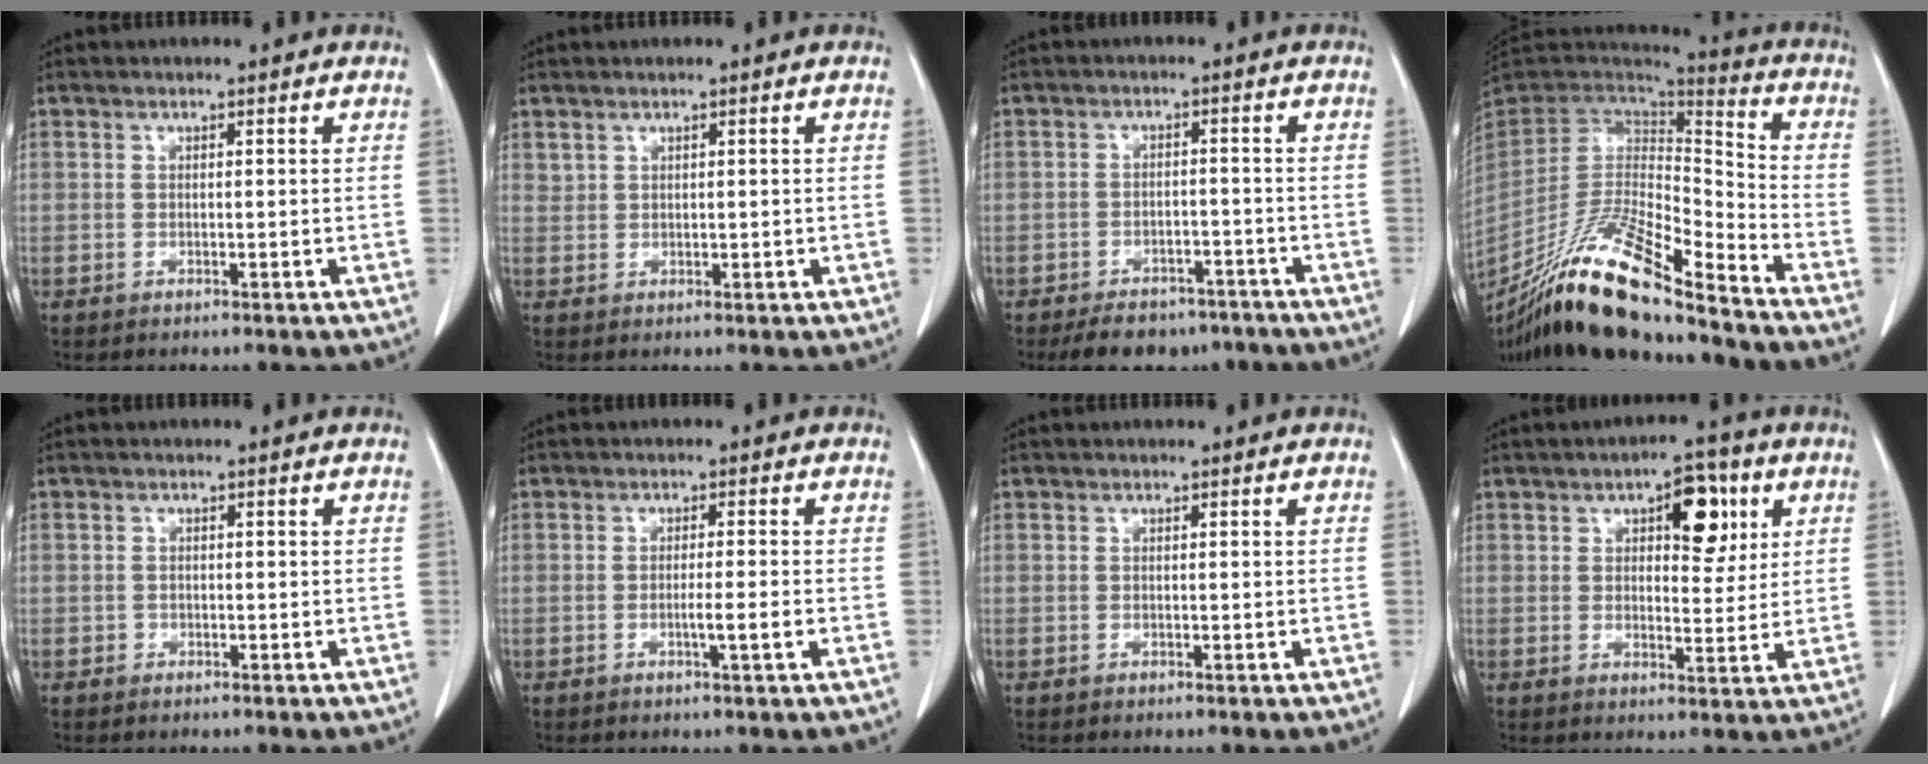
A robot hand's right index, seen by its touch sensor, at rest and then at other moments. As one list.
[{"total": 0.9, "force": [0.7, 0.5, 0.3], "torque": [-0.004, 0.003, 0.019]}, {"total": 8.5, "force": [-6.7, 4.4, 2.8], "torque": [-0.030, 0.005, -0.093]}, {"total": 21.0, "force": [-16.6, 2.7, 12.6], "torque": [-0.253, -0.021, -0.309]}, {"total": 0.8, "force": [-0.3, 0.8, -0.1], "torque": [-0.001, 0.006, -0.005]}, {"total": 2.6, "force": [-0.9, -0.4, 2.4], "torque": [-0.041, -0.003, -0.015]}, {"total": 0.0}, {"total": 7.6, "force": [3.2, 3.3, 6.1], "torque": [-0.080, 0.011, 0.043]}]